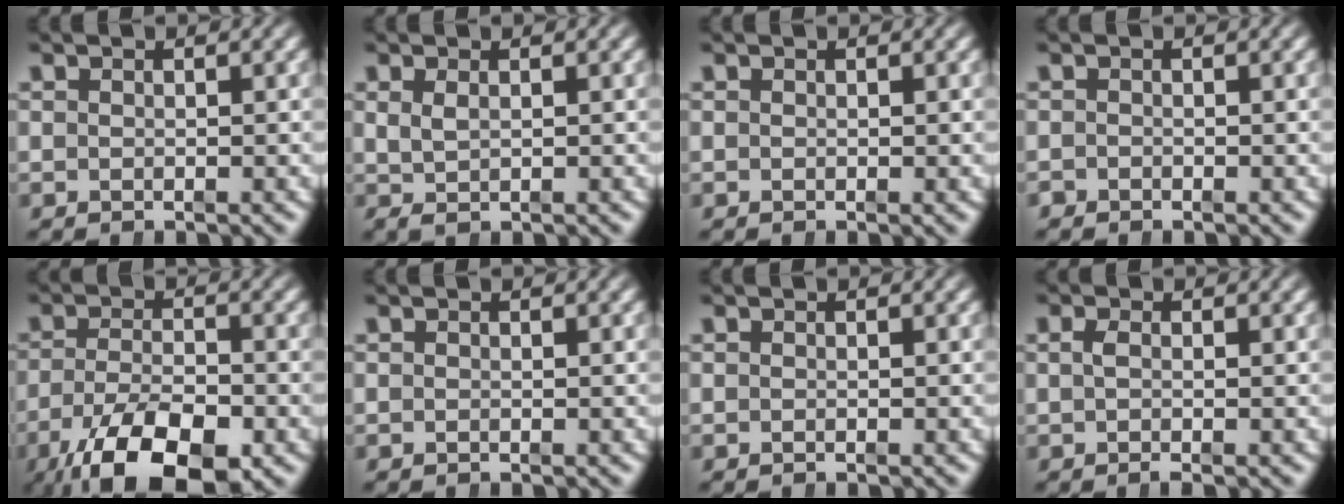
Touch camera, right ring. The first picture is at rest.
{"total": 0.9, "force": [0.4, 0.2, 0.8], "torque": [-0.017, -0.012, 0.018]}
{"total": 0.0}
{"total": 0.7, "force": [-0.6, 0.1, -0.1], "torque": [0.002, -0.008, -0.009]}
{"total": 10.3, "force": [-5.6, 4.7, 7.2], "torque": [-0.131, -0.049, -0.061]}
{"total": 0.0}
{"total": 0.0}
{"total": 1.0, "force": [-0.5, -0.3, 0.8], "torque": [-0.013, -0.006, -0.005]}